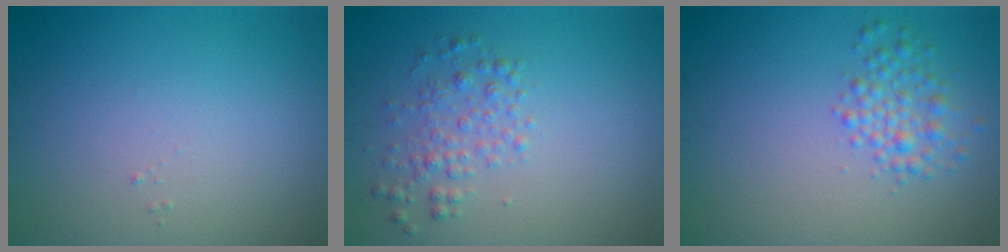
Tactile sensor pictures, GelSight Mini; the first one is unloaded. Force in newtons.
{"total": 2.2, "press": 2.2, "slide": 0.1}
{"total": 2.5, "press": 2.5, "slide": 0.0}